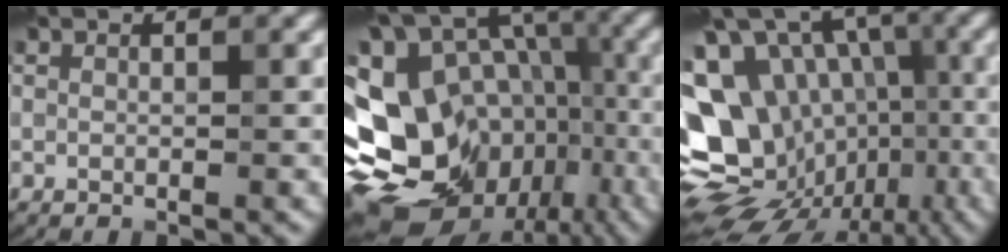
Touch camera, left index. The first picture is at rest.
{"total": 20.3, "force": [-7.7, 15.4, 10.8], "torque": [-0.198, 0.000, -0.096]}
{"total": 18.2, "force": [-4.1, 14.7, 10.1], "torque": [-0.192, 0.007, -0.045]}